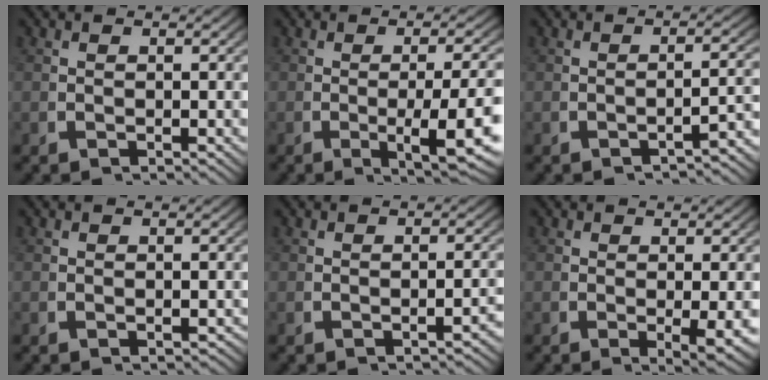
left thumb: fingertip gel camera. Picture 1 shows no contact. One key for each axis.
{"total": 6.8, "fx": -1.7, "fy": 2.1, "fz": 6.2, "tx": -0.100, "ty": -0.010, "tz": -0.019}
{"total": 3.3, "fx": -2.5, "fy": 0.6, "fz": 2.0, "tx": -0.030, "ty": -0.002, "tz": -0.031}
{"total": 0.7, "fx": -0.6, "fy": 0.3, "fz": 0.2, "tx": -0.003, "ty": -0.002, "tz": -0.007}
{"total": 1.6, "fx": -1.2, "fy": 0.2, "fz": 1.1, "tx": -0.020, "ty": 0.004, "tz": -0.016}
{"total": 3.0, "fx": -0.2, "fy": 0.9, "fz": 2.9, "tx": -0.044, "ty": -0.011, "tz": 0.003}